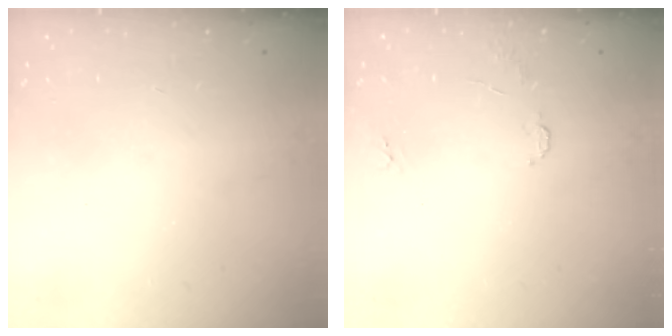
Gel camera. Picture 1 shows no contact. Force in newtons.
{"total": 6.0, "press": 5.9, "slide": 0.7}